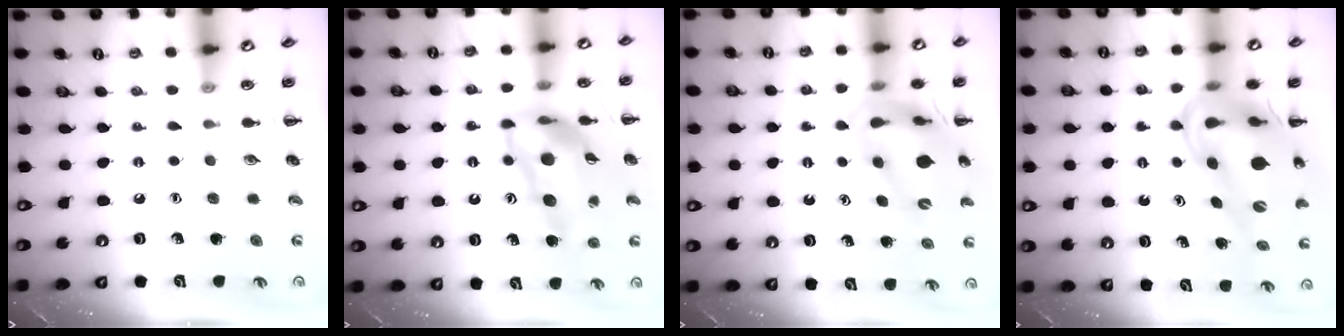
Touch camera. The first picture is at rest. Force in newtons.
{"total": 16.7, "press": 15.8, "slide": 5.4}
{"total": 13.3, "press": 12.6, "slide": 4.0}
{"total": 16.8, "press": 15.9, "slide": 5.3}